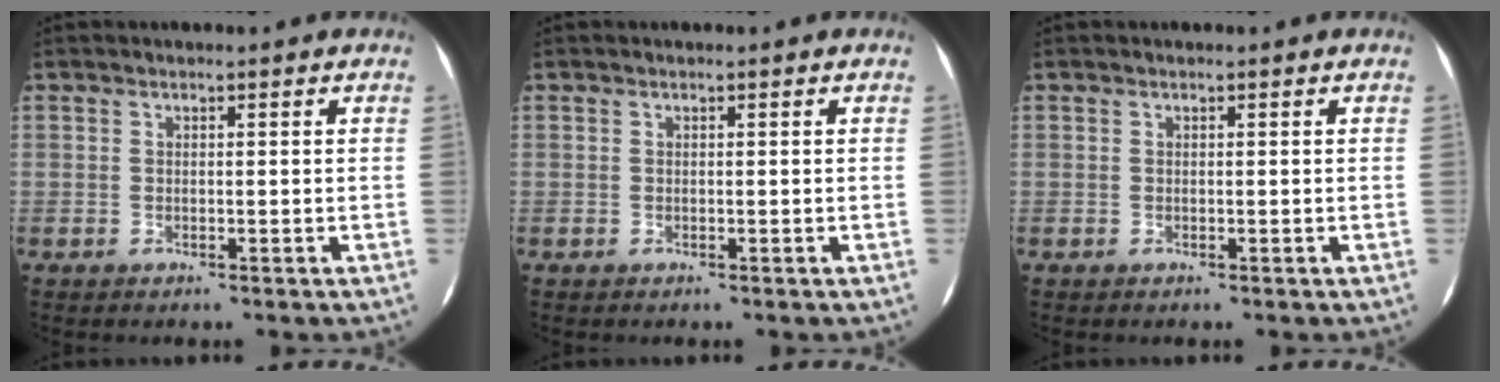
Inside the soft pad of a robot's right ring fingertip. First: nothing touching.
{"total": 0.0}
{"total": 0.0}